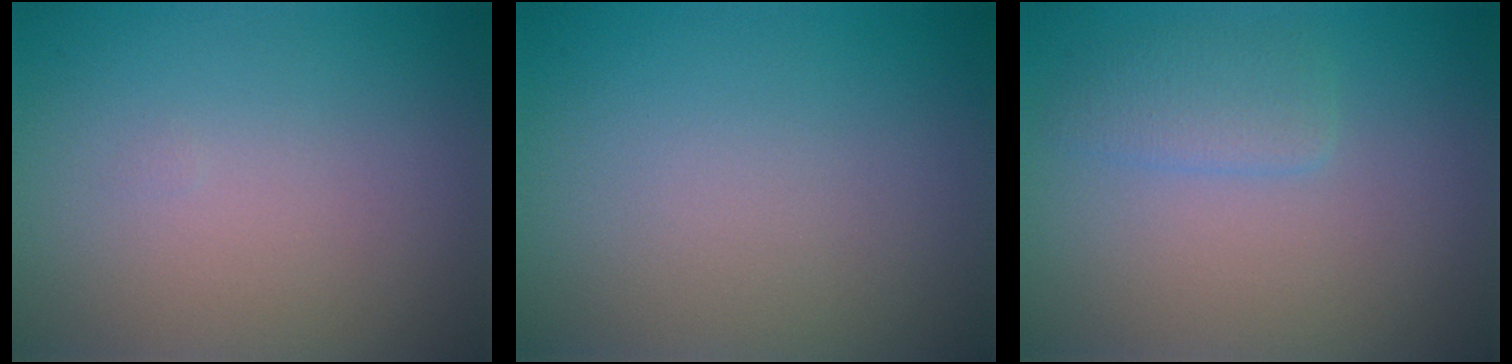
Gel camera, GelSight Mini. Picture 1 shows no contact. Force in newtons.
{"total": 0.0}
{"total": 1.9, "press": 1.9, "slide": 0.1}